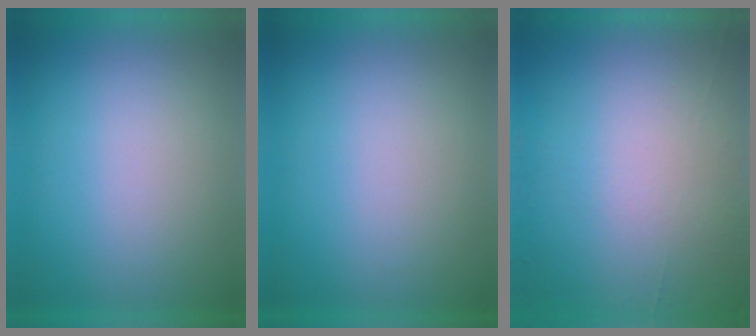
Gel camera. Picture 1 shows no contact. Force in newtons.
{"total": 0.0}
{"total": 4.5}